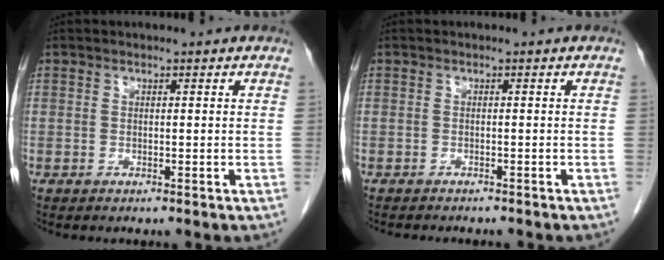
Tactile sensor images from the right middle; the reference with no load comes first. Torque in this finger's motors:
{"motor_torque": [0.06, -0.02, 0.01, 0.01]}